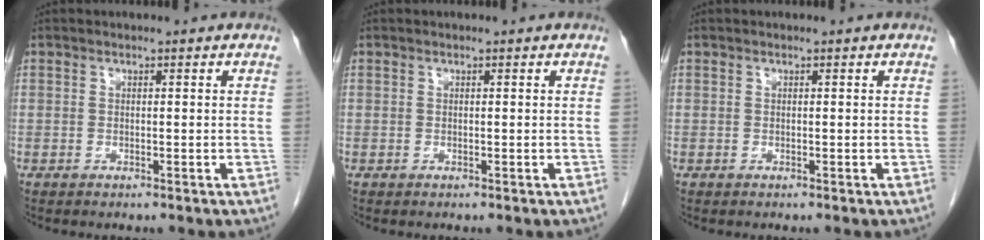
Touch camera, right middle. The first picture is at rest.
{"total": 0.0}
{"total": 0.0}